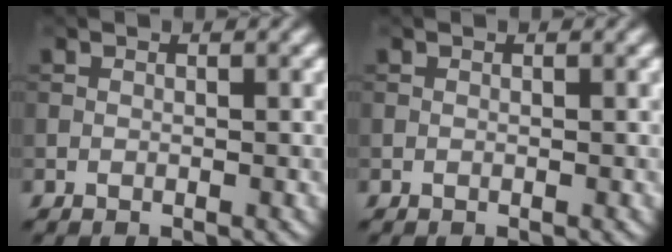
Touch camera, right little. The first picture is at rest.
{"total": 0.0}